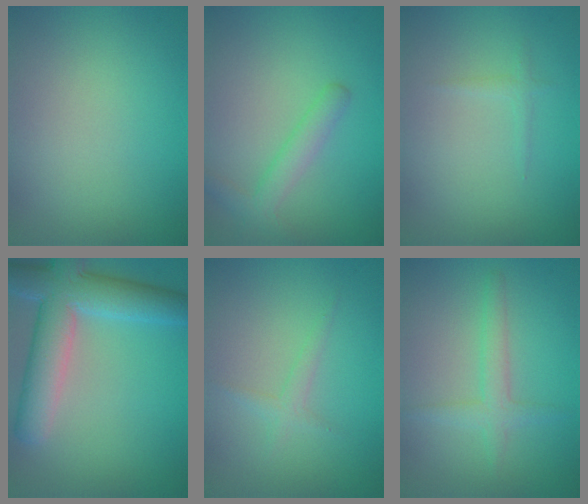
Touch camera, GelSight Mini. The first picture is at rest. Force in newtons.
{"total": 2.4, "press": 2.4, "slide": 0.1}
{"total": 0.6, "press": 0.6, "slide": 0.0}
{"total": 8.0, "press": 8.0, "slide": 0.5}
{"total": 1.2, "press": 1.2, "slide": 0.0}
{"total": 2.3, "press": 2.3, "slide": 0.1}